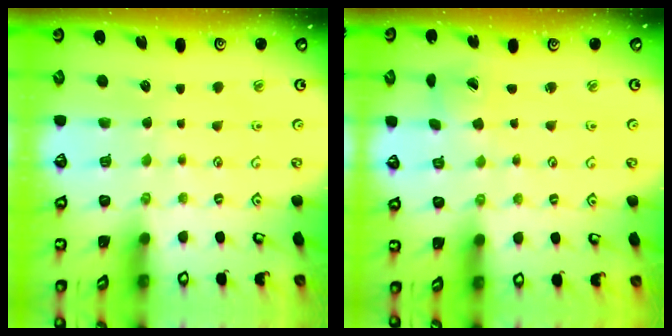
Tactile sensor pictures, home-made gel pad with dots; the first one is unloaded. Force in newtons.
{"total": 1.7, "press": 1.7, "slide": 0.2}